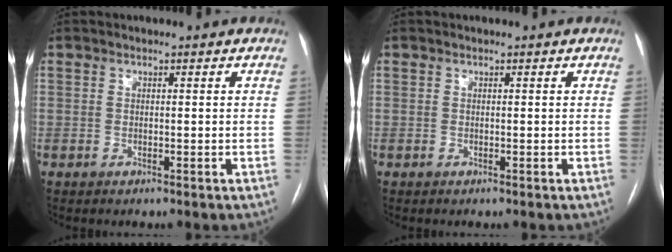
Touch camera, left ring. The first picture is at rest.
{"total": 0.0}